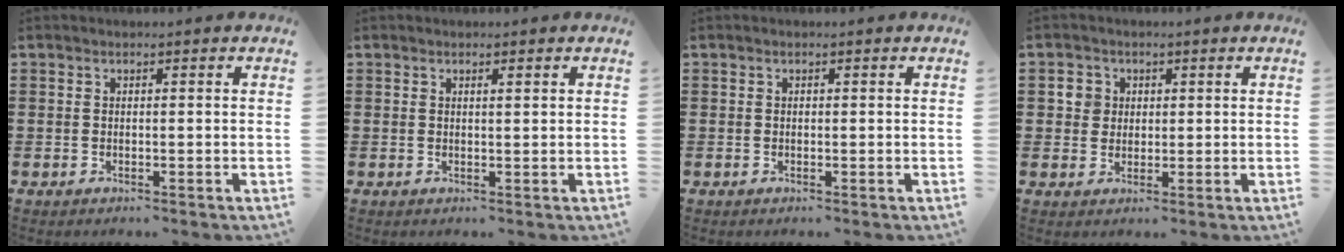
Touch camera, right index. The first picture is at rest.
{"total": 0.7, "force": [0.3, 0.1, 0.6], "torque": [-0.012, 0.000, 0.006]}
{"total": 0.0}
{"total": 3.0, "force": [0.8, 2.8, 0.7], "torque": [-0.027, 0.010, 0.013]}